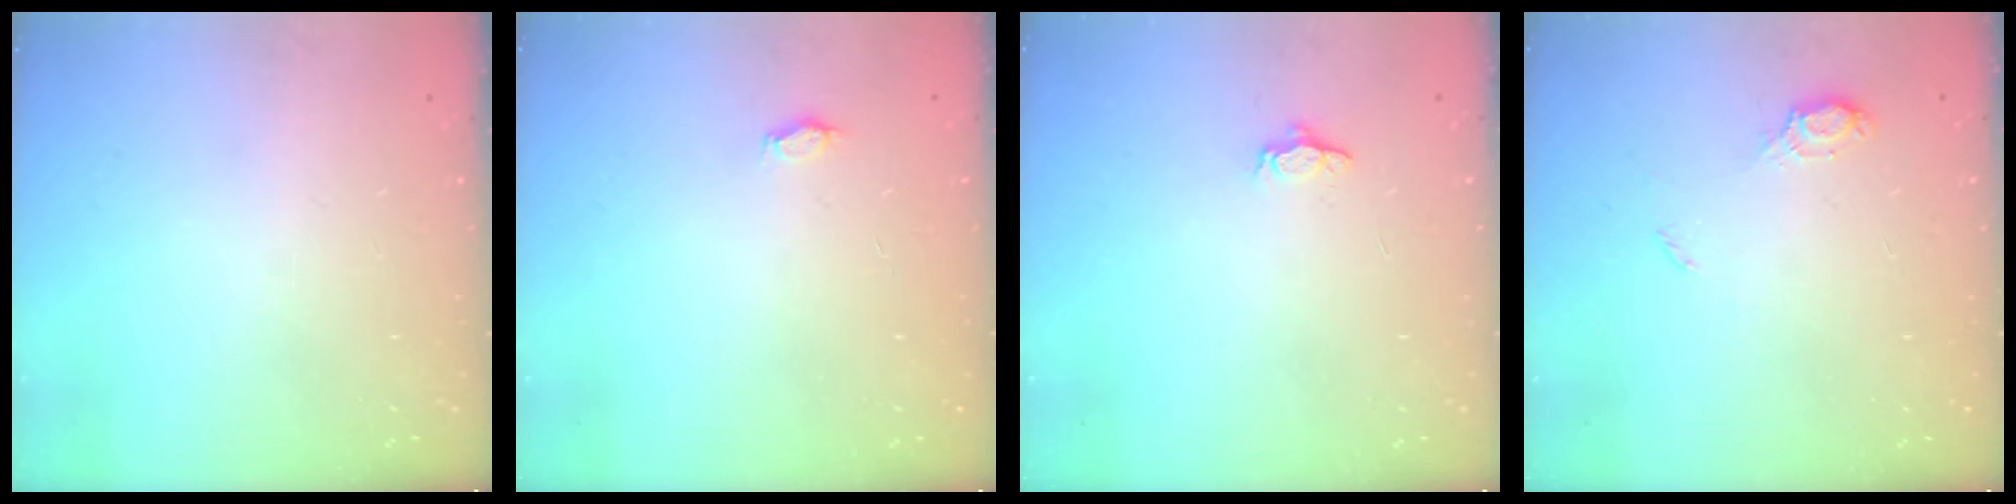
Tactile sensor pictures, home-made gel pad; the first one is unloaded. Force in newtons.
{"total": 2.7, "press": 2.5, "slide": 1.1}
{"total": 3.3, "press": 3.2, "slide": 0.5}
{"total": 6.3, "press": 6.3, "slide": 0.7}